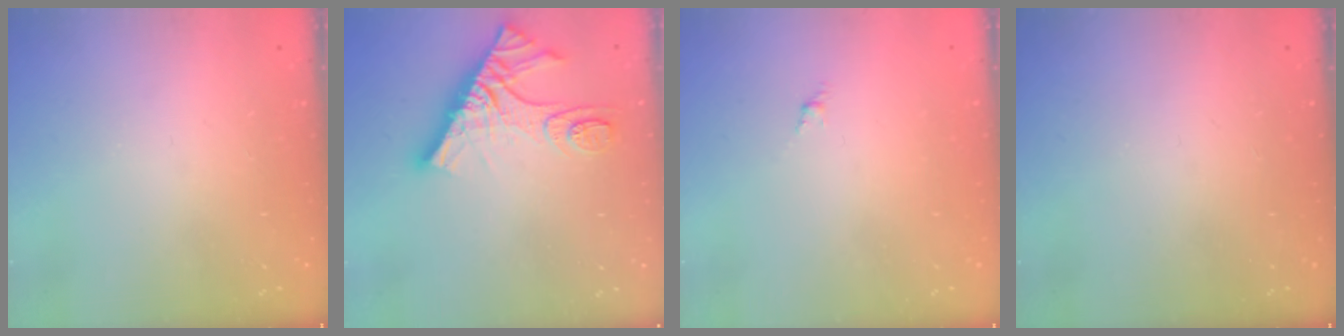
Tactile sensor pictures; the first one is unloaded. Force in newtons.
{"total": 14.9, "press": 14.9, "slide": 1.1}
{"total": 1.1, "press": 1.0, "slide": 0.5}
{"total": 0.0}